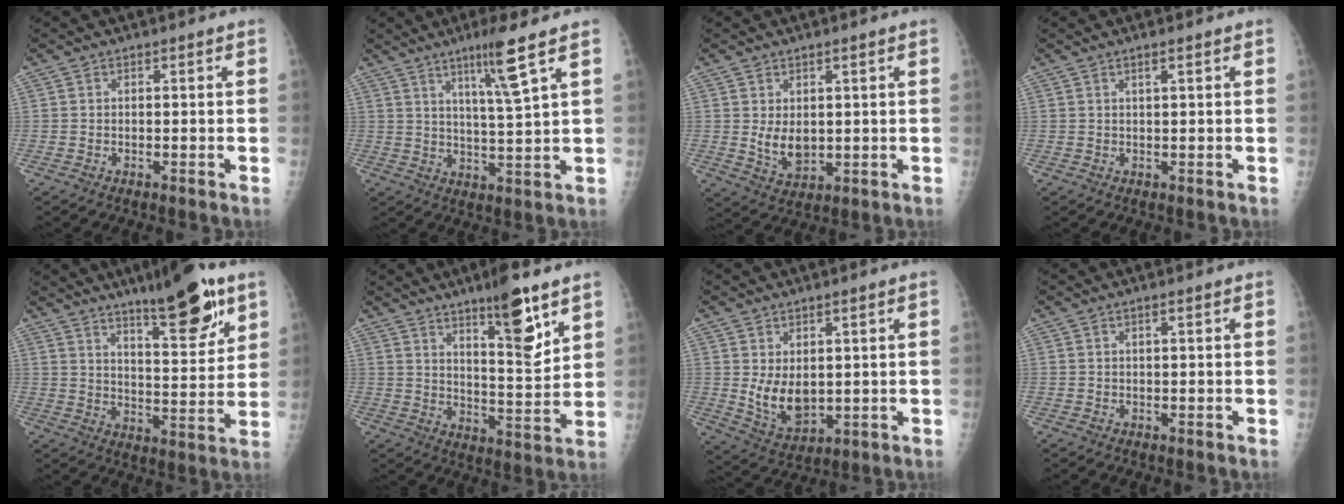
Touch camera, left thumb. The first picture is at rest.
{"total": 8.6, "force": [4.9, -0.7, 7.0], "torque": [-0.123, -0.033, 0.090]}
{"total": 5.8, "force": [1.0, 3.4, 4.6], "torque": [-0.062, -0.018, 0.031]}
{"total": 1.3, "force": [0.7, 0.0, 1.0], "torque": [-0.019, 0.000, 0.013]}
{"total": 15.3, "force": [9.6, 3.7, 11.3], "torque": [-0.143, -0.056, 0.151]}
{"total": 12.3, "force": [7.7, 2.6, 9.3], "torque": [-0.126, -0.056, 0.124]}
{"total": 7.9, "force": [1.4, 4.6, 6.3], "torque": [-0.092, -0.023, 0.045]}
{"total": 0.8, "force": [0.4, 0.0, 0.7], "torque": [-0.011, 0.001, 0.007]}